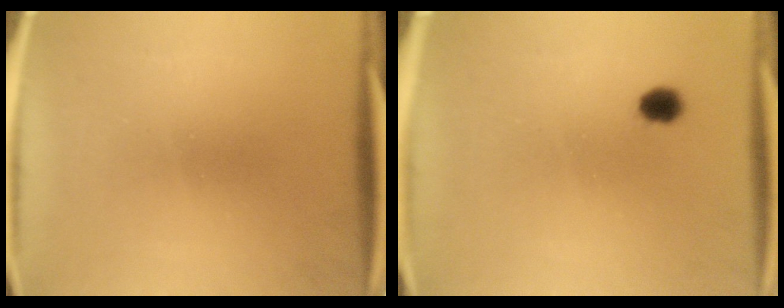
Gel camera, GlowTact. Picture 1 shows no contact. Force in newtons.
{"total": 3.1}